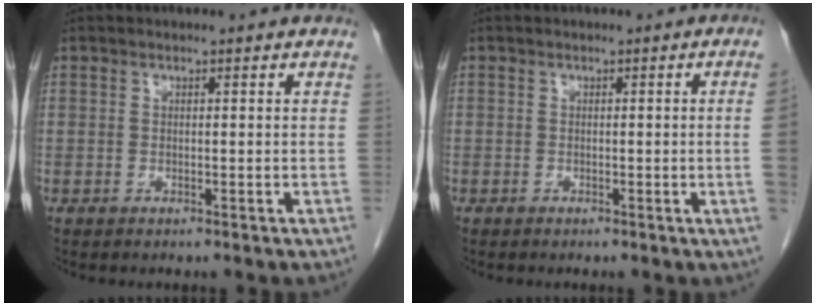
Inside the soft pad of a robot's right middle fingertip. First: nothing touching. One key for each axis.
{"total": 2.2, "fx": -0.2, "fy": -0.9, "fz": 2.0, "tx": -0.021, "ty": 0.000, "tz": -0.001}